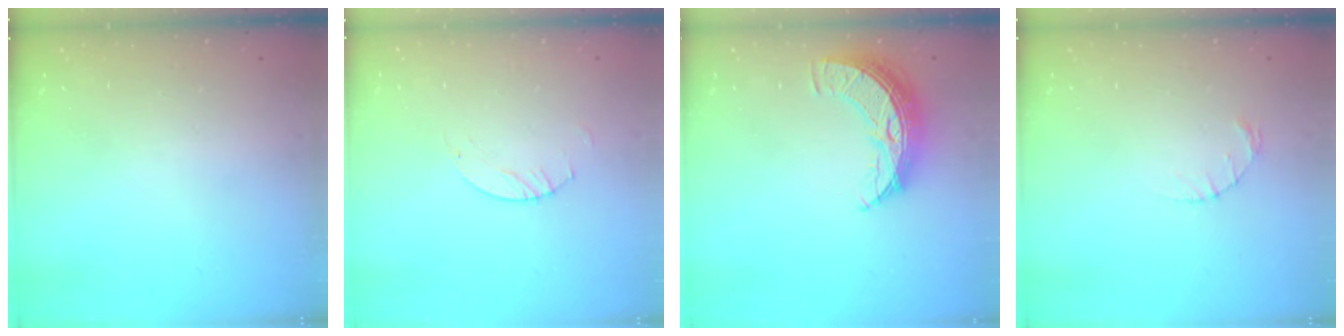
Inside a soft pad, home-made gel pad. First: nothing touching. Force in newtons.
{"total": 2.0, "press": 2.0, "slide": 0.2}
{"total": 9.4, "press": 9.4, "slide": 0.7}
{"total": 1.2, "press": 1.1, "slide": 0.2}